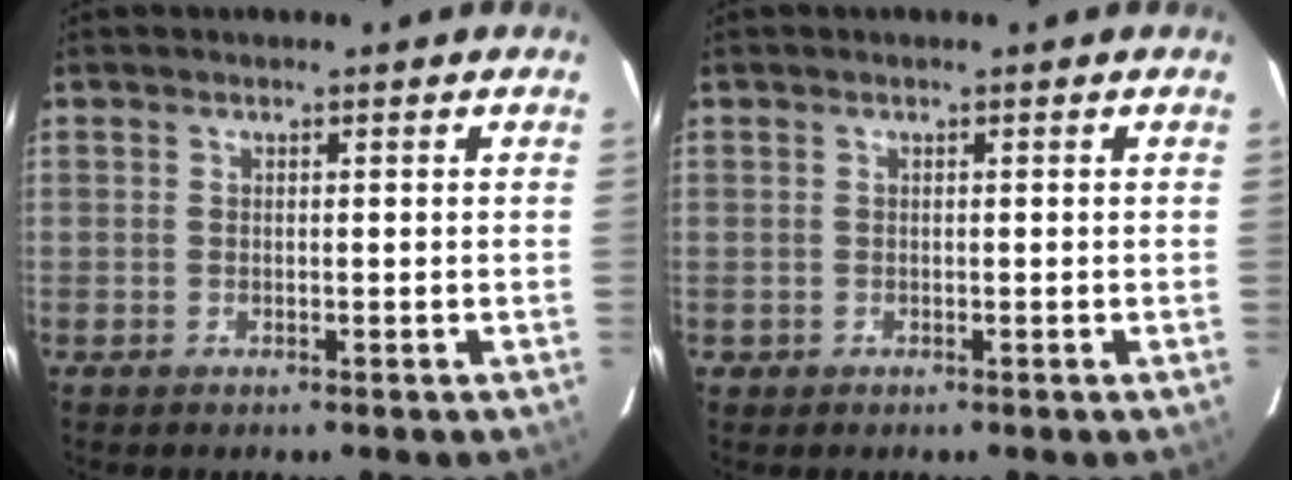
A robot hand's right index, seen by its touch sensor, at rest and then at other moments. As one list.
[{"total": 1.0, "force": [-0.3, 1.0, 0.0], "torque": [0.000, 0.003, -0.002]}]